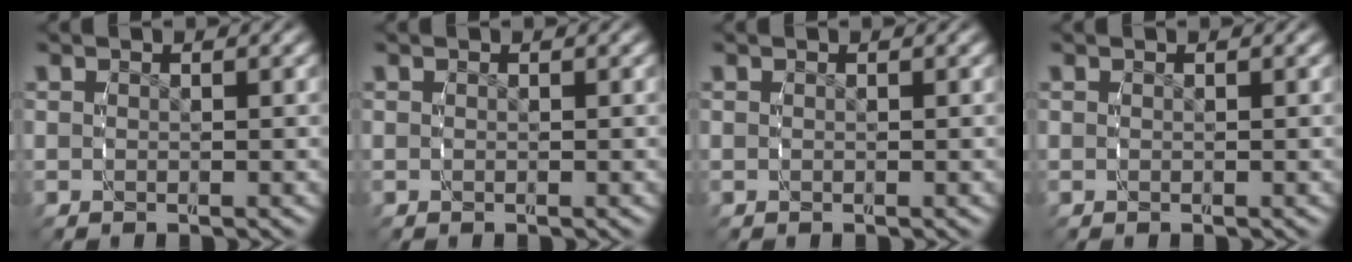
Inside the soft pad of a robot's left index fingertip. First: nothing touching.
{"total": 0.0}
{"total": 0.0}
{"total": 0.0}